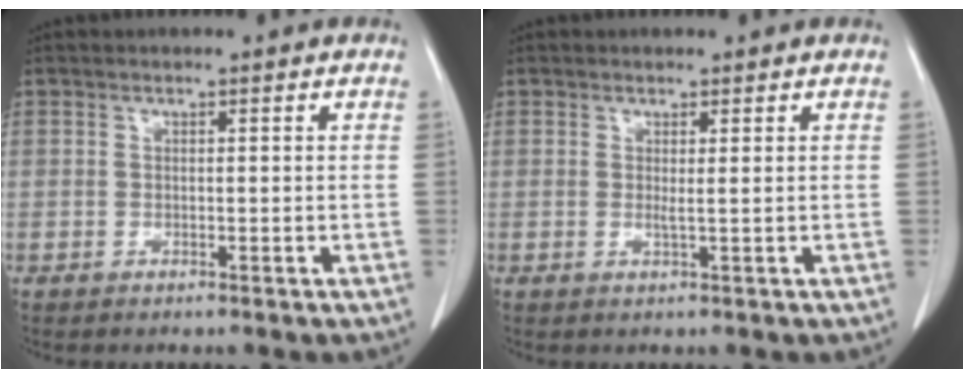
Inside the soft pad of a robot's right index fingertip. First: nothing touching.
{"total": 0.8, "force": [0.2, -0.2, 0.8], "torque": [-0.019, -0.002, 0.005]}